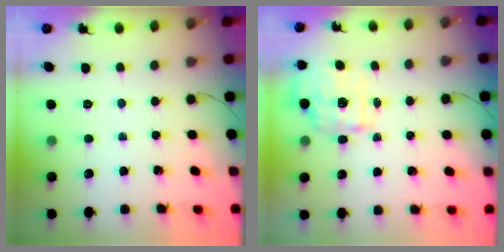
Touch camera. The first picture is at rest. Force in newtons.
{"total": 2.6, "press": 2.3, "slide": 1.3}